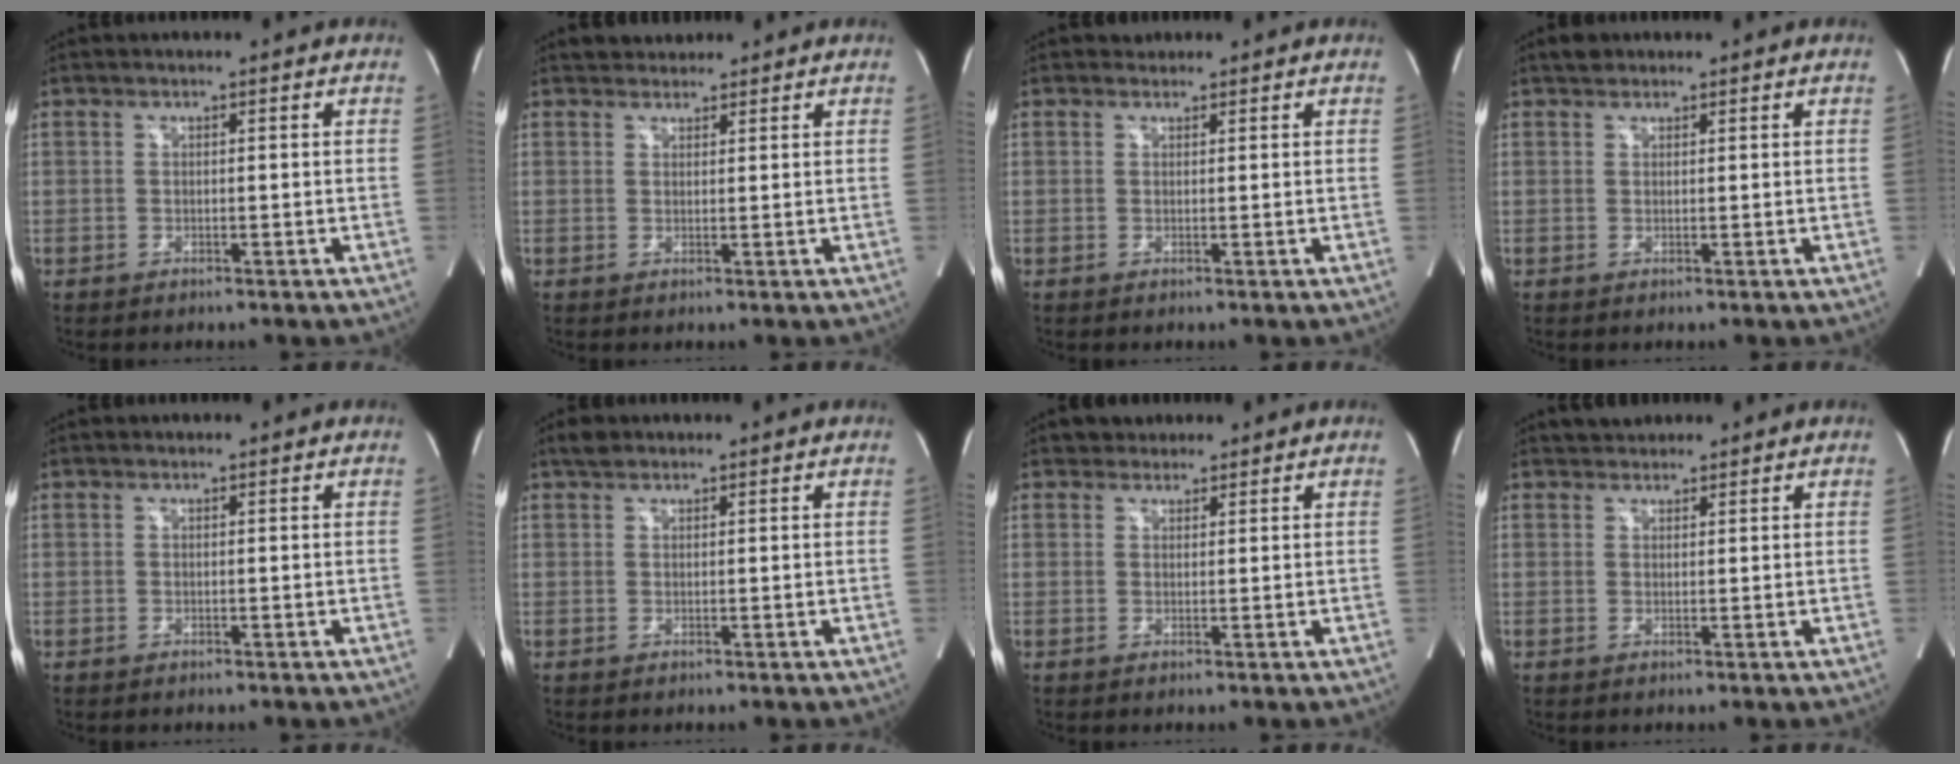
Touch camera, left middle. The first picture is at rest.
{"total": 2.7, "force": [2.5, 1.2, 0.2], "torque": [0.000, 0.018, 0.038]}
{"total": 0.9, "force": [0.7, 0.5, -0.2], "torque": [-0.001, 0.008, 0.009]}
{"total": 1.6, "force": [1.3, 0.9, 0.3], "torque": [-0.009, 0.013, 0.019]}
{"total": 0.0}
{"total": 1.7, "force": [1.3, 0.9, 0.5], "torque": [-0.013, 0.013, 0.022]}
{"total": 2.2, "force": [1.7, 1.3, -0.2], "torque": [0.007, 0.011, 0.022]}
{"total": 2.2, "force": [2.0, 0.9, 0.1], "torque": [-0.004, 0.018, 0.033]}